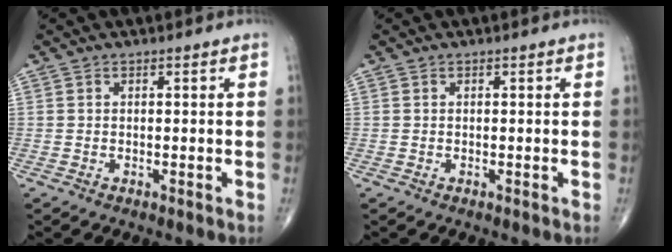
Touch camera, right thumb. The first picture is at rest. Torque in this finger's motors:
{"motor_torque": [0.00, 0.00, 0.00, 0.00, 0.00]}